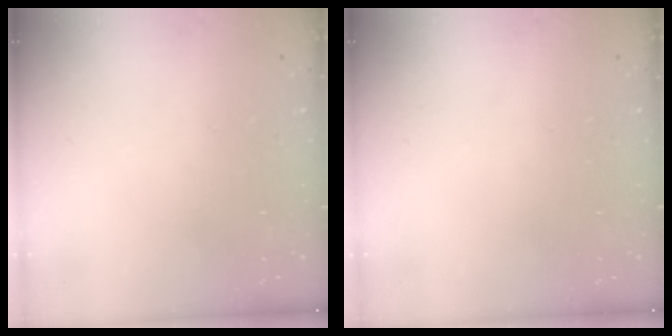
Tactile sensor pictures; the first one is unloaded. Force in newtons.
{"total": 0.0}